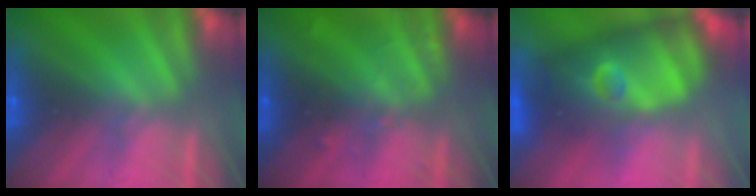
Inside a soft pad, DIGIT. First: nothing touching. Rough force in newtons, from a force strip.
{"total": 2.4}
{"total": 9.5}